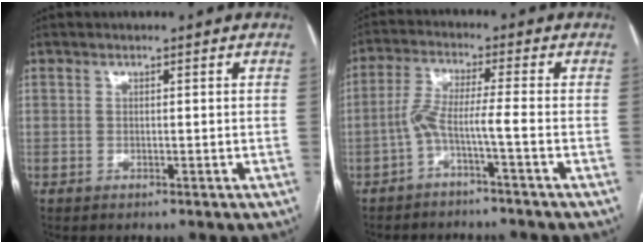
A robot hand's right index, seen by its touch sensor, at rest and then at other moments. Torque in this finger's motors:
{"motor_torque": [0.80, -0.53, 0.44, 0.12]}